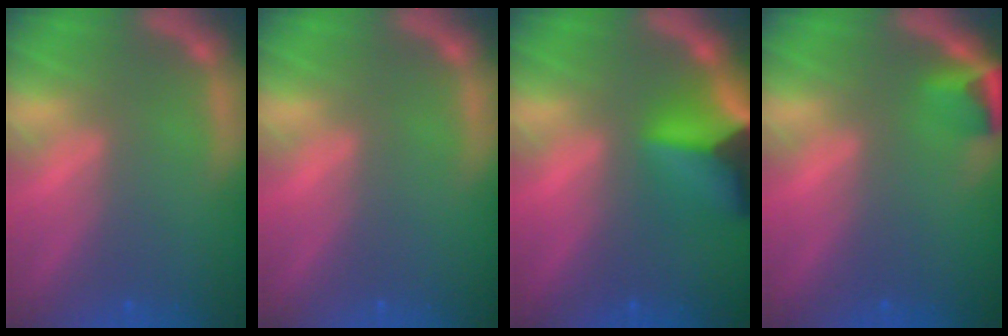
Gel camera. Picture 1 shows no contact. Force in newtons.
{"total": 0.0}
{"total": 8.4}
{"total": 2.4}